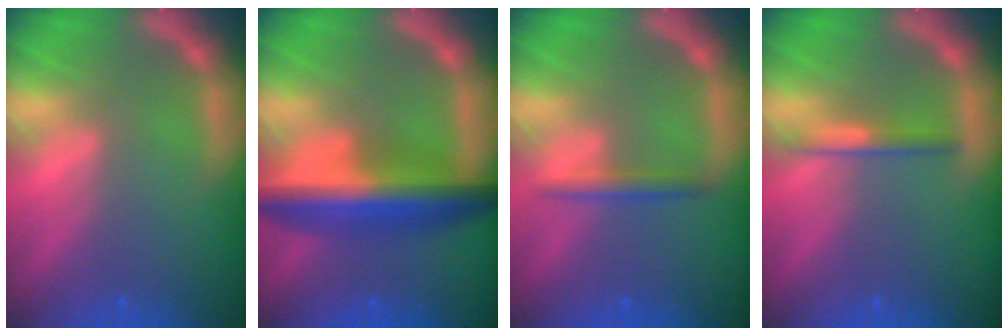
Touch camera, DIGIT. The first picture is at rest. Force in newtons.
{"total": 8.4}
{"total": 1.9}
{"total": 2.0}